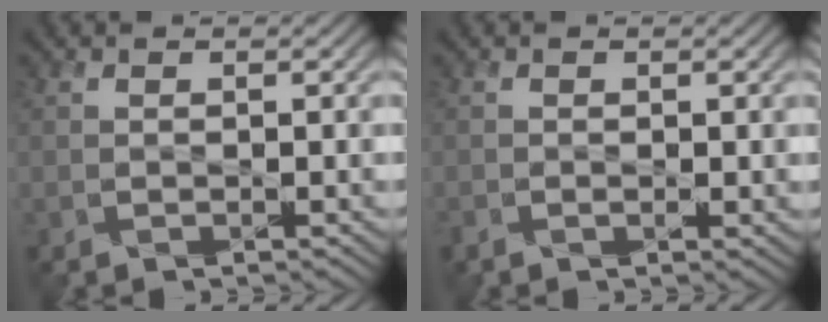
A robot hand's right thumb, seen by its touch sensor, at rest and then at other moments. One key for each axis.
{"total": 1.0, "fx": -0.4, "fy": 0.6, "fz": 0.7, "tx": -0.017, "ty": -0.007, "tz": -0.006}